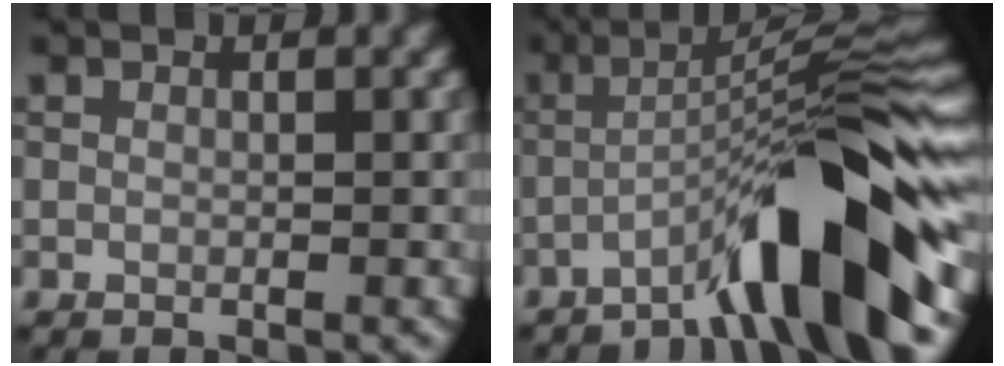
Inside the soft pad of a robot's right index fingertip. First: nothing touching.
{"total": 10.3, "force": [-5.4, 0.9, 8.7], "torque": [-0.128, 0.027, -0.095]}